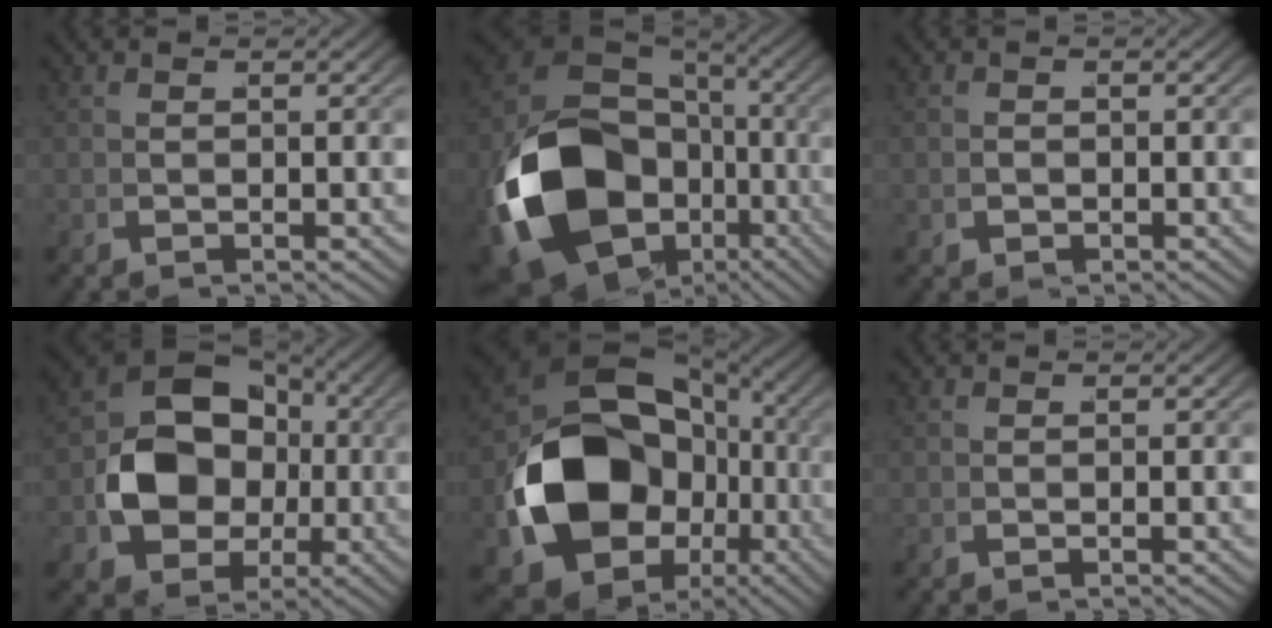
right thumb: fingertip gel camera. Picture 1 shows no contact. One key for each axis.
{"total": 18.5, "fx": -3.1, "fy": 13.0, "fz": 12.9, "tx": -0.303, "ty": -0.073, "tz": -0.012}
{"total": 0.9, "fx": -0.2, "fy": 0.8, "fz": 0.1, "tx": -0.005, "ty": -0.005, "tz": 0.000}
{"total": 11.8, "fx": -0.5, "fy": 9.0, "fz": 7.6, "tx": -0.161, "ty": -0.040, "tz": 0.010}
{"total": 19.0, "fx": -2.8, "fy": 13.8, "fz": 12.7, "tx": -0.290, "ty": -0.080, "tz": -0.012}
{"total": 0.0}